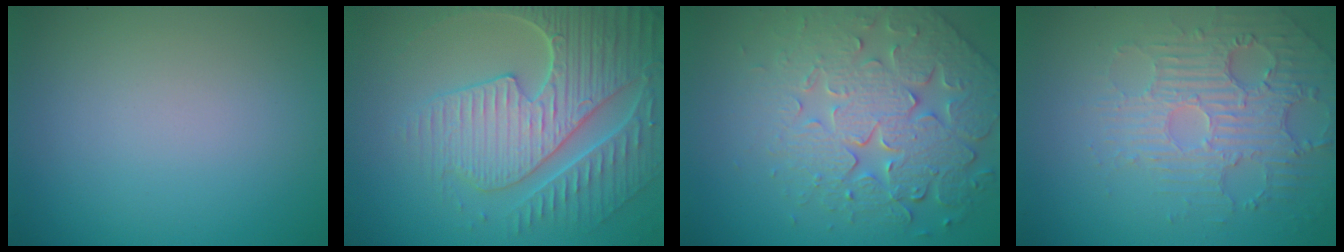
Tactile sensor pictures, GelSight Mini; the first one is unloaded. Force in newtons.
{"total": 7.8, "press": 6.0, "slide": 5.0}
{"total": 6.9, "press": 5.7, "slide": 3.9}
{"total": 4.1, "press": 3.7, "slide": 1.8}